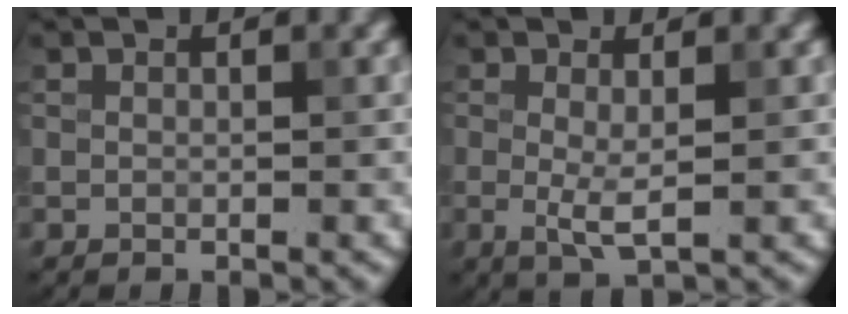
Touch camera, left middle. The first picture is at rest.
{"total": 2.3, "force": [0.0, 0.4, 2.2], "torque": [-0.046, -0.007, 0.000]}